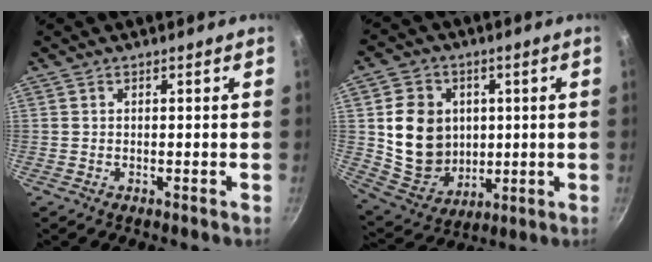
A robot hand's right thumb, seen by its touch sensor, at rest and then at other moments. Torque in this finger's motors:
{"motor_torque": [0.37, 2.52, 0.25, 0.68, 0.09]}